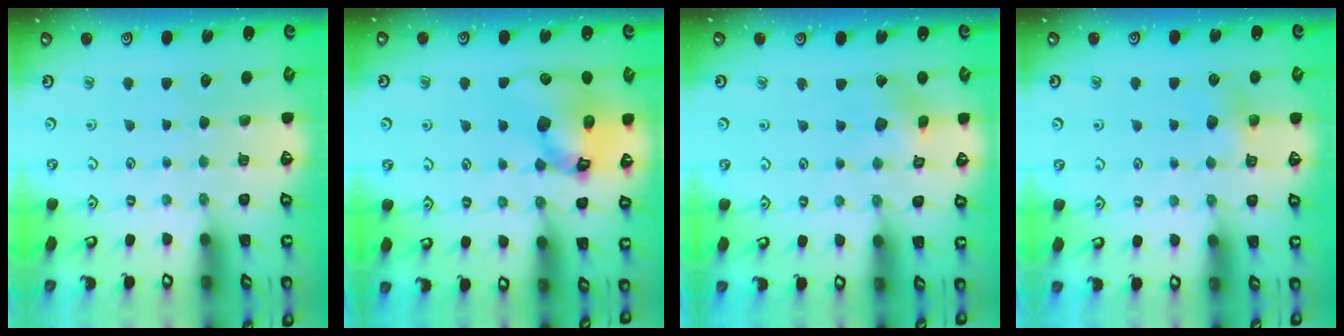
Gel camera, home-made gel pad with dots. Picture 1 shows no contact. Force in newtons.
{"total": 15.8, "press": 15.7, "slide": 1.7}
{"total": 6.5, "press": 6.5, "slide": 0.4}
{"total": 4.7, "press": 4.6, "slide": 0.7}